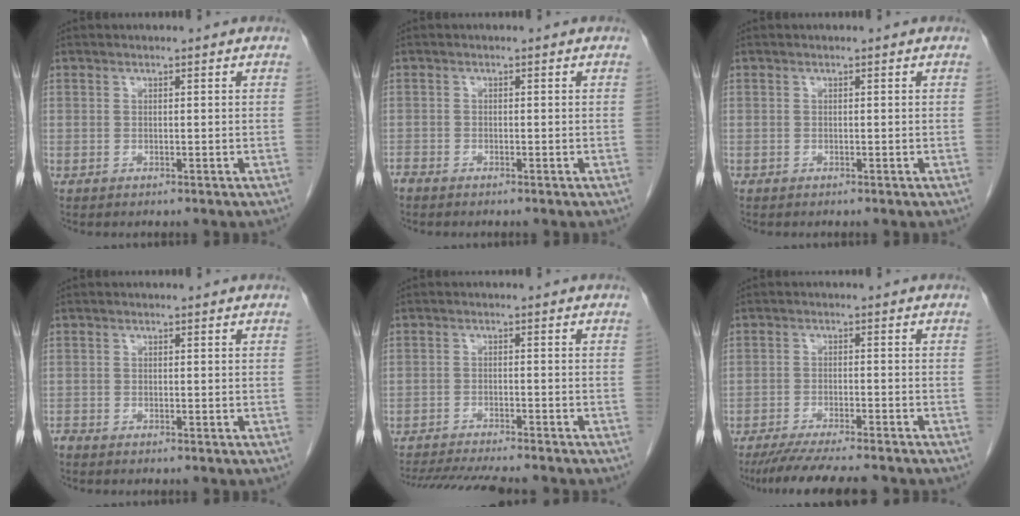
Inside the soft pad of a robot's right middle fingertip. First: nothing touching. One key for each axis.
{"total": 1.3, "fx": -1.2, "fy": 0.3, "fz": 0.3, "tx": -0.011, "ty": -0.002, "tz": -0.025}
{"total": 0.0}
{"total": 0.8, "fx": -0.8, "fy": 0.1, "fz": 0.1, "tx": -0.010, "ty": -0.003, "tz": -0.017}
{"total": 13.9, "fx": -12.5, "fy": 1.3, "fz": 6.0, "tx": -0.098, "ty": -0.021, "tz": -0.179}
{"total": 11.9, "fx": -10.3, "fy": 0.8, "fz": 5.9, "tx": -0.082, "ty": -0.025, "tz": -0.153}